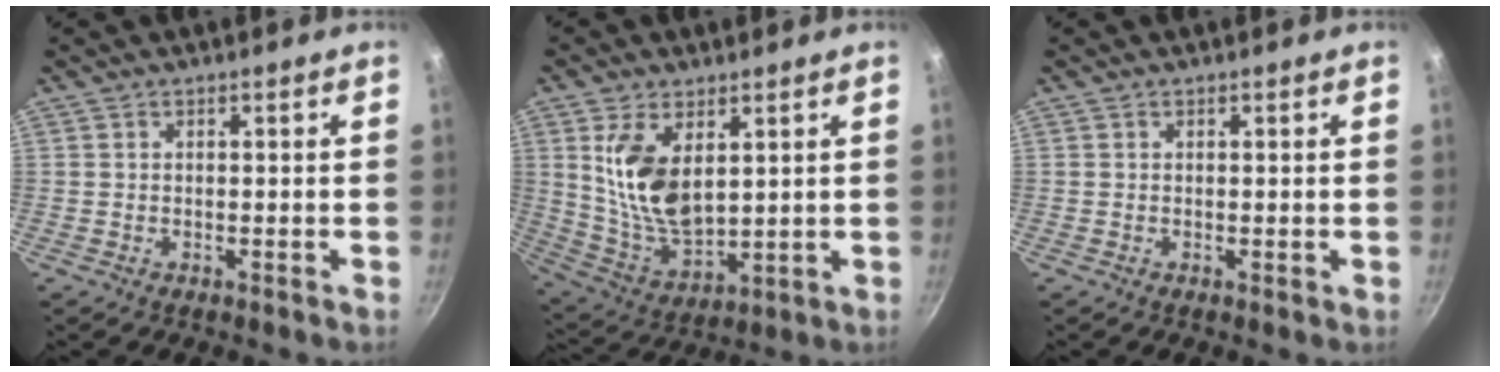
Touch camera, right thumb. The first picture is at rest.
{"total": 13.2, "force": [3.9, 7.2, 10.3], "torque": [-0.183, -0.036, 0.090]}
{"total": 0.0}